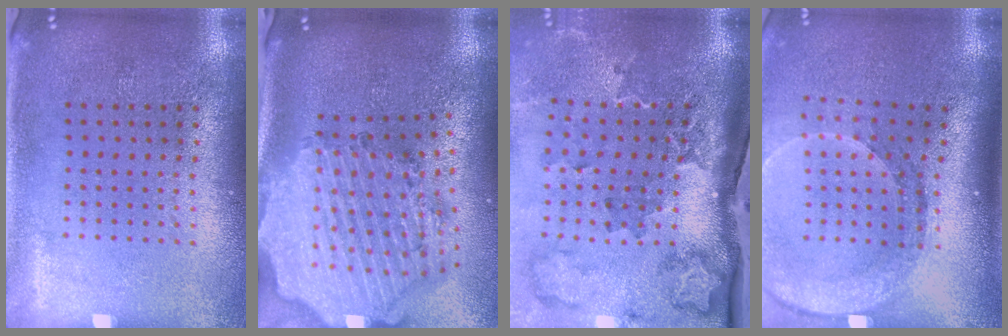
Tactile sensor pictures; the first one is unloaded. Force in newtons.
{"total": 3.9, "press": 3.3, "slide": 2.2}
{"total": 3.1, "press": 2.1, "slide": 2.3}
{"total": 2.8, "press": 2.1, "slide": 1.8}